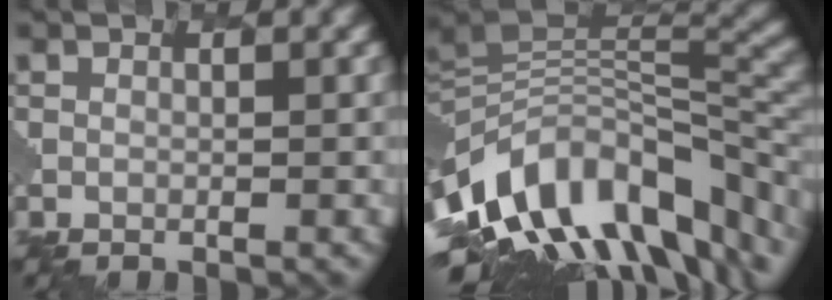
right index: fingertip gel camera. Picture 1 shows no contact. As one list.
[{"total": 14.6, "force": [-5.0, 7.5, 11.5], "torque": [-0.192, 0.012, -0.094]}]